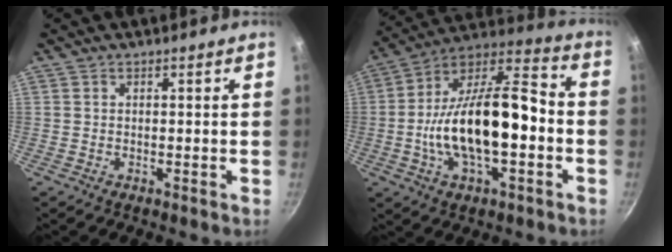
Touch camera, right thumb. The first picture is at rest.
{"total": 21.6, "force": [-3.2, 9.9, 19.0], "torque": [-0.317, 0.043, -0.066]}